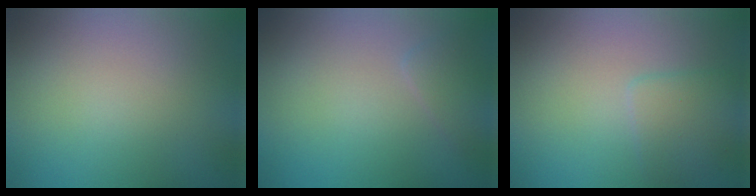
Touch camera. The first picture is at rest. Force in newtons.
{"total": 1.3, "press": 1.3, "slide": 0.0}
{"total": 2.3, "press": 2.3, "slide": 0.1}